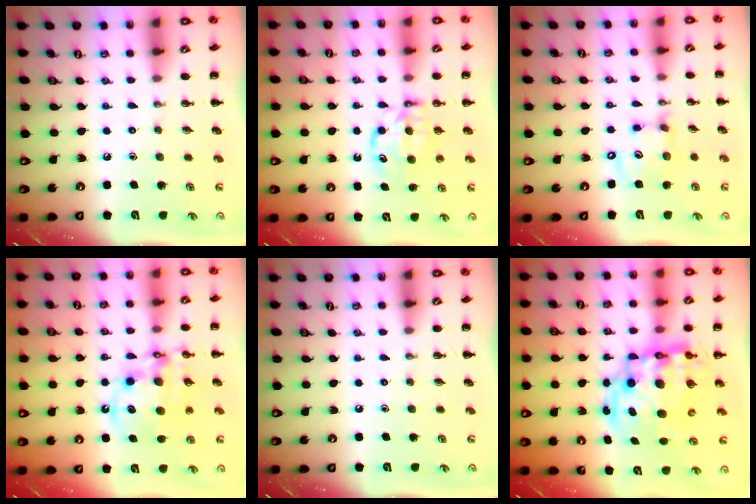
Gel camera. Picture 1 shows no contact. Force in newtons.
{"total": 6.8, "press": 6.8, "slide": 0.6}
{"total": 11.4, "press": 11.2, "slide": 2.2}
{"total": 12.8, "press": 12.5, "slide": 2.9}
{"total": 0.0}
{"total": 16.2, "press": 15.7, "slide": 4.1}